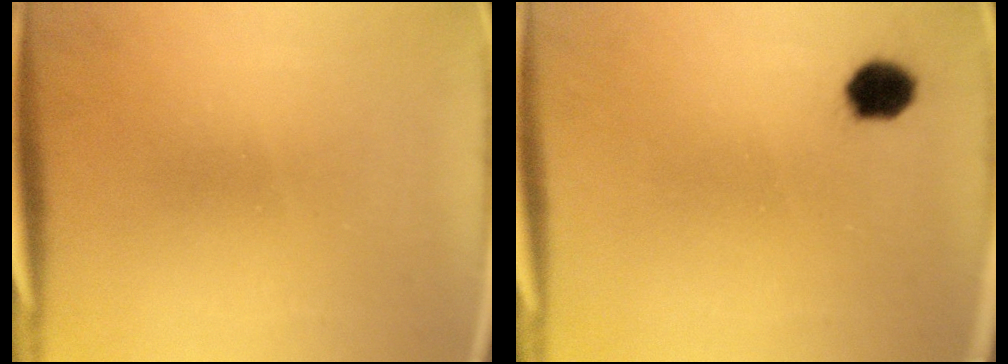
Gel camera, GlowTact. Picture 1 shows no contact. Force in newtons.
{"total": 4.3}